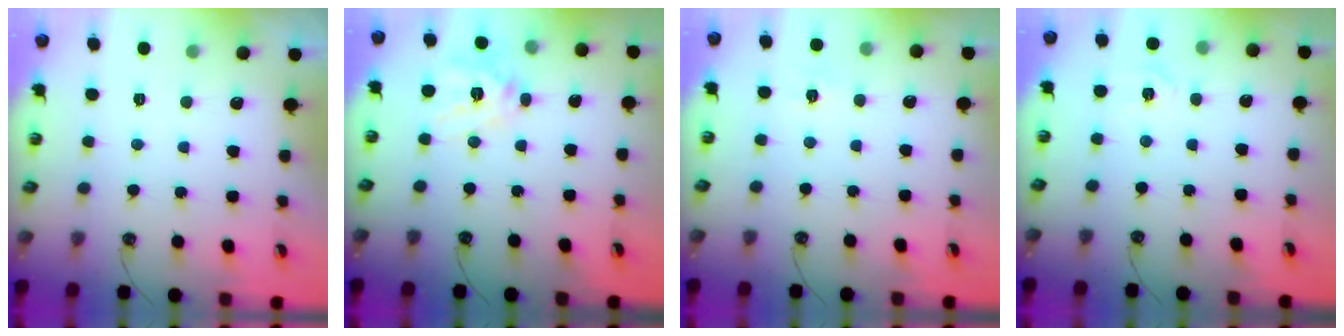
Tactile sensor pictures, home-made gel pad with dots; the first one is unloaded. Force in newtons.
{"total": 13.0, "press": 12.9, "slide": 1.7}
{"total": 3.9, "press": 3.9, "slide": 0.5}
{"total": 3.2, "press": 3.1, "slide": 0.5}